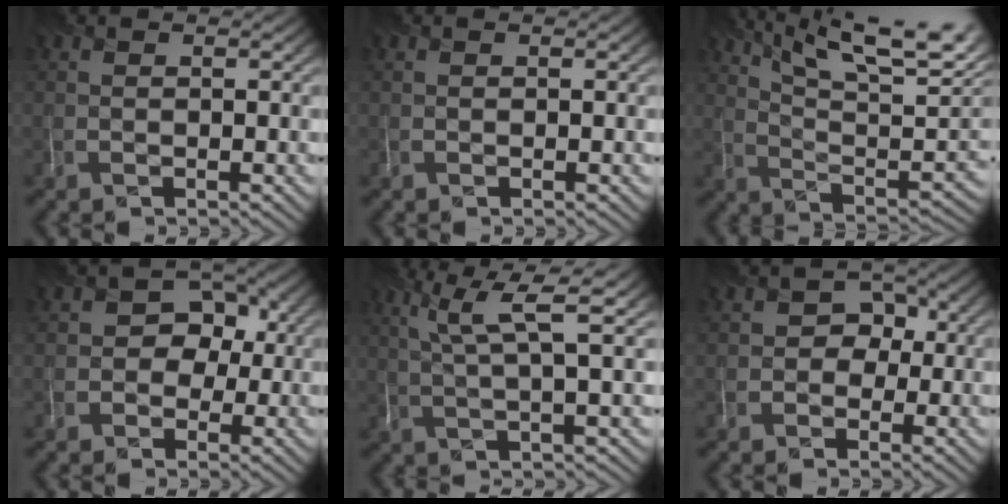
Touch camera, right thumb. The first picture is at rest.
{"total": 0.0}
{"total": 18.7, "force": [11.0, 6.3, 13.8], "torque": [-0.217, 0.030, 0.175]}
{"total": 4.7, "force": [-0.5, 4.2, 2.0], "torque": [-0.005, 0.011, -0.023]}
{"total": 5.9, "force": [2.7, 1.0, 5.1], "torque": [-0.091, 0.014, 0.054]}
{"total": 2.9, "force": [-0.7, 2.7, 0.8], "torque": [0.013, 0.007, -0.017]}